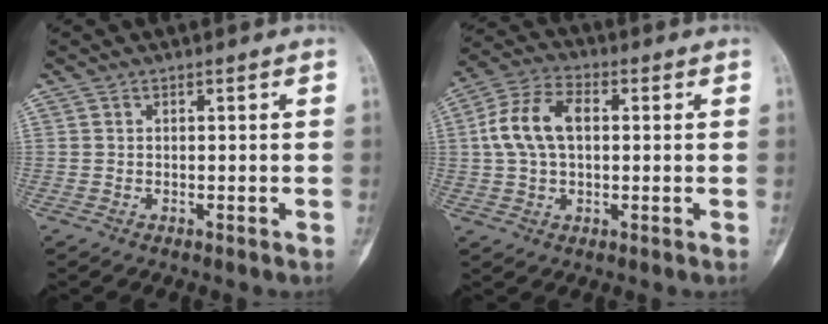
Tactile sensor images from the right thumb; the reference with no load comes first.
{"total": 10.4, "force": [1.2, 6.4, 8.1], "torque": [-0.161, 0.026, 0.019]}